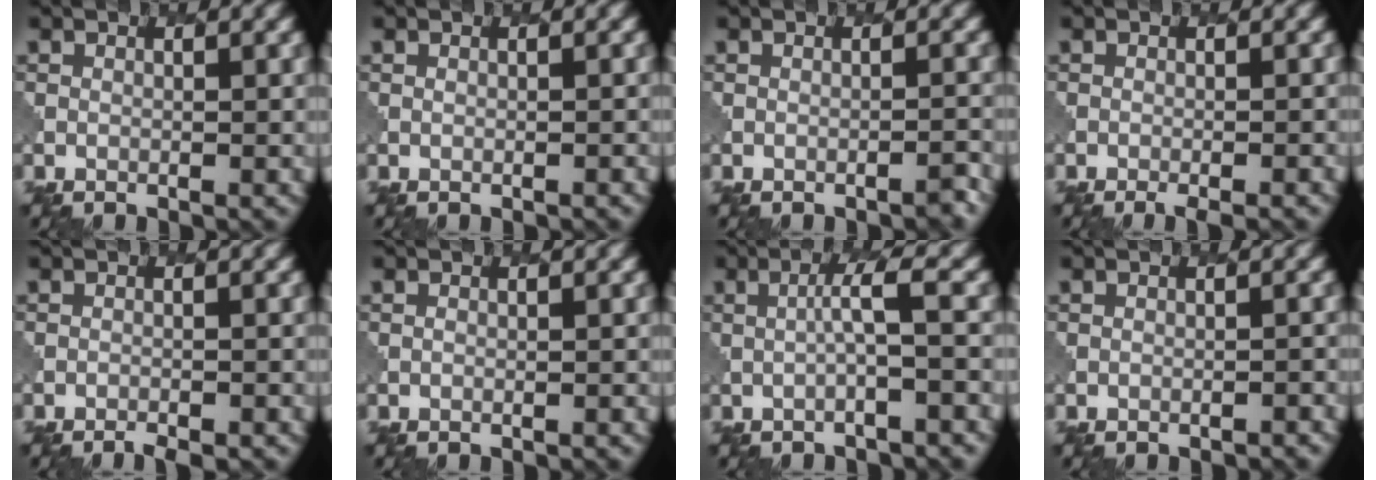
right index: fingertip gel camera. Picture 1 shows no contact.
{"total": 0.0}
{"total": 1.5, "force": [-1.2, 0.3, 0.7], "torque": [0.002, 0.004, -0.021]}
{"total": 2.2, "force": [-1.6, 0.5, 1.5], "torque": [-0.008, 0.004, -0.021]}
{"total": 1.9, "force": [-1.7, 0.4, 0.7], "torque": [-0.005, 0.001, -0.026]}
{"total": 0.7, "force": [-0.7, 0.1, 0.2], "torque": [0.004, 0.000, -0.009]}
{"total": 2.7, "force": [0.0, 0.3, 2.7], "torque": [-0.044, 0.010, -0.004]}
{"total": 1.8, "force": [-1.7, 0.4, 0.5], "torque": [0.002, 0.007, -0.019]}